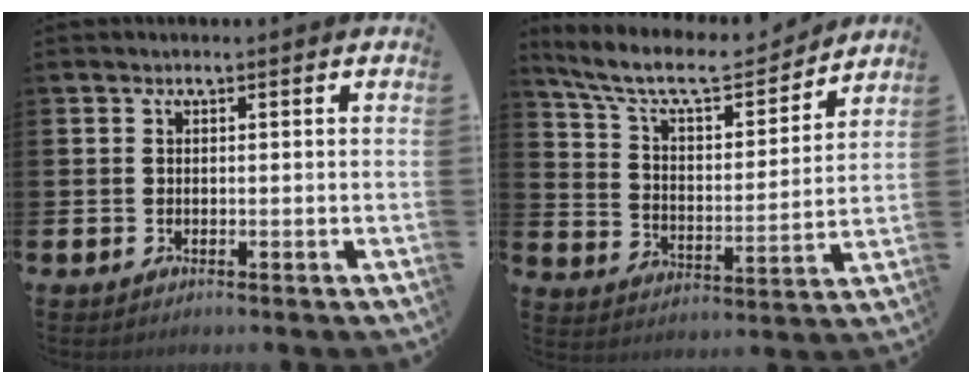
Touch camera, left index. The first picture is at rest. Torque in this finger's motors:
{"motor_torque": [1.06, -1.08, 0.48, 0.17]}